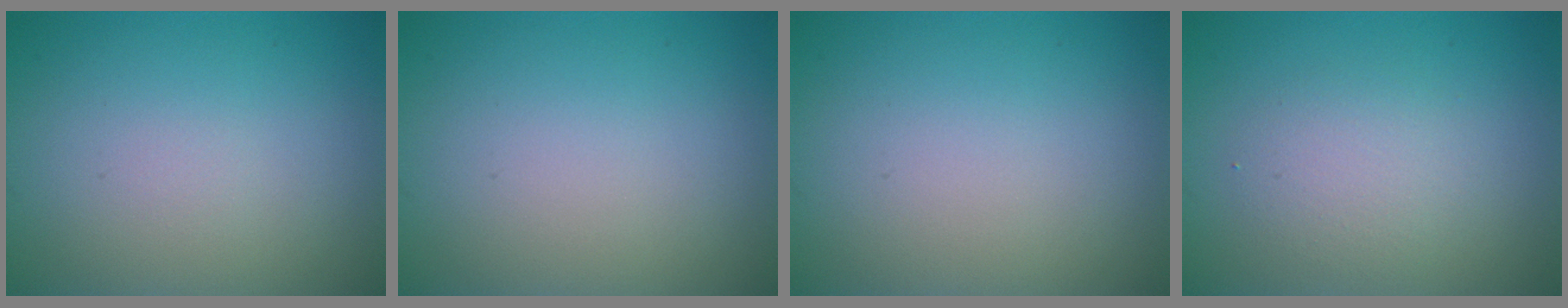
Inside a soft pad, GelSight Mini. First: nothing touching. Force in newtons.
{"total": 0.0}
{"total": 0.0}
{"total": 2.4, "press": 2.4, "slide": 0.3}